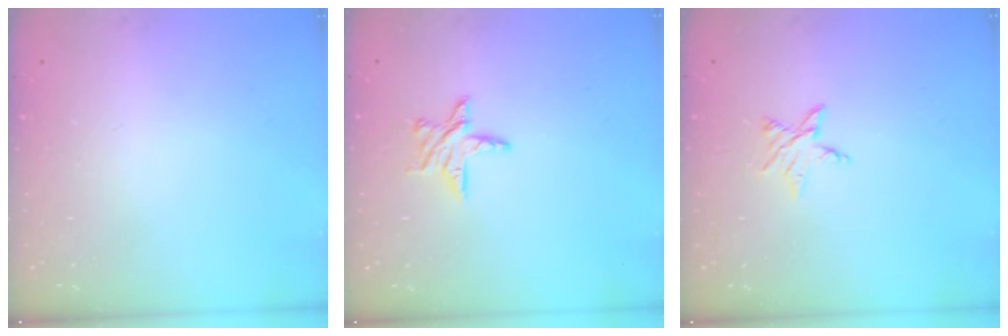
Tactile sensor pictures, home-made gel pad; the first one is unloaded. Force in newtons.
{"total": 7.7, "press": 7.6, "slide": 0.6}
{"total": 5.2, "press": 5.2, "slide": 0.6}